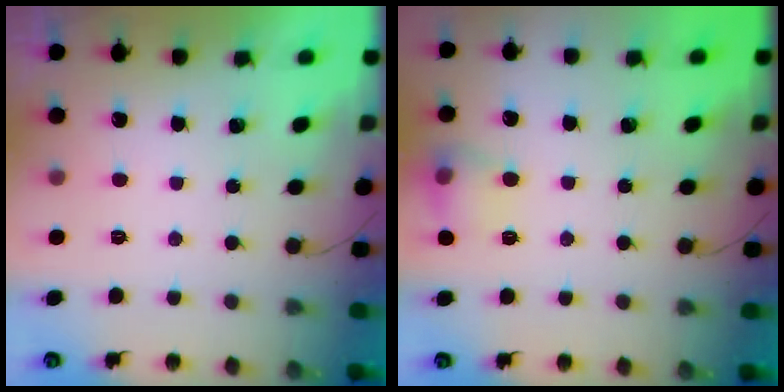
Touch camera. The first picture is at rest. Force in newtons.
{"total": 9.4, "press": 9.4, "slide": 0.6}